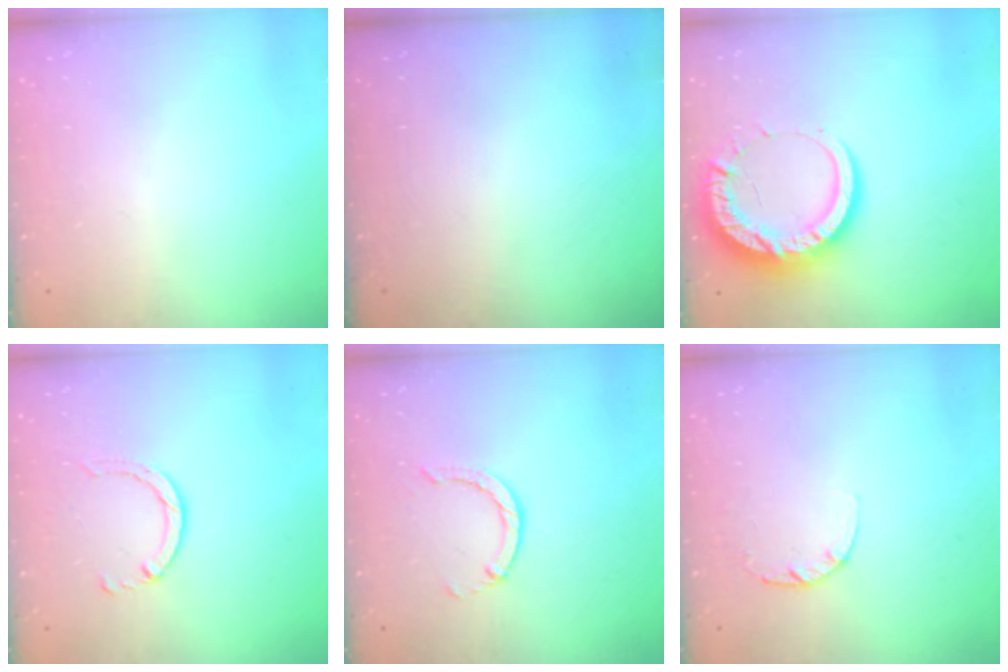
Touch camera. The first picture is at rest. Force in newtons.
{"total": 0.0}
{"total": 14.4, "press": 14.4, "slide": 1.3}
{"total": 3.6, "press": 3.5, "slide": 0.4}
{"total": 1.4, "press": 1.4, "slide": 0.3}
{"total": 2.6, "press": 2.5, "slide": 0.4}